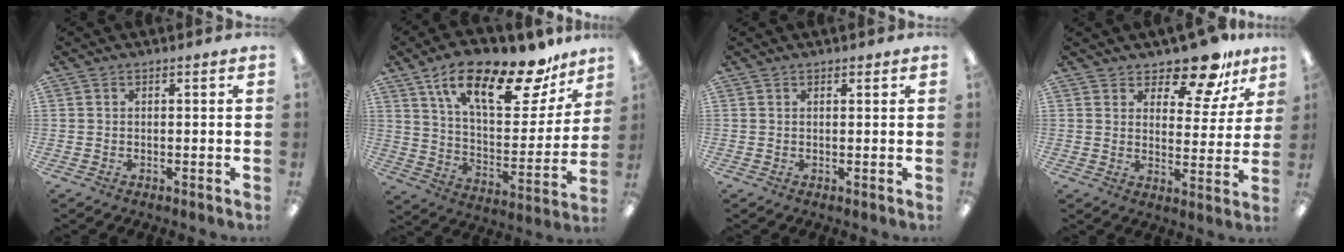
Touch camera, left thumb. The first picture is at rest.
{"total": 22.8, "force": [15.3, 8.3, 14.7], "torque": [-0.230, -0.087, 0.256]}
{"total": 0.7, "force": [0.6, 0.4, 0.2], "torque": [0.004, -0.003, 0.009]}
{"total": 11.9, "force": [10.0, 4.4, 4.7], "torque": [-0.066, -0.073, 0.180]}